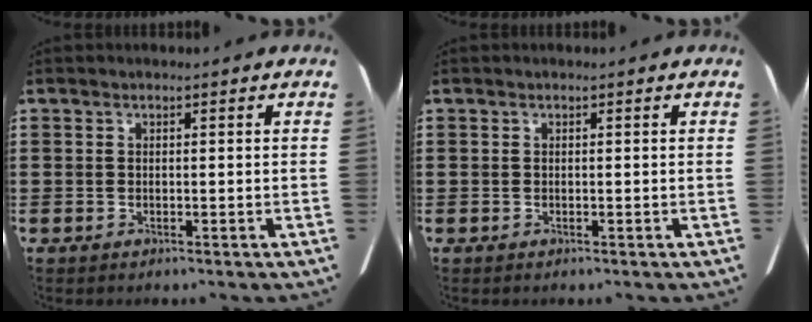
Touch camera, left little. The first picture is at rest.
{"total": 0.0}